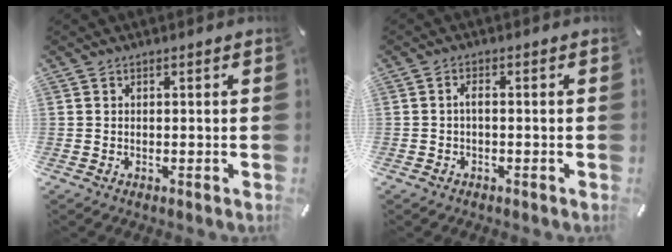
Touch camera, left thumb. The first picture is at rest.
{"total": 1.9, "force": [-0.7, 0.8, 1.6], "torque": [-0.032, 0.004, -0.013]}